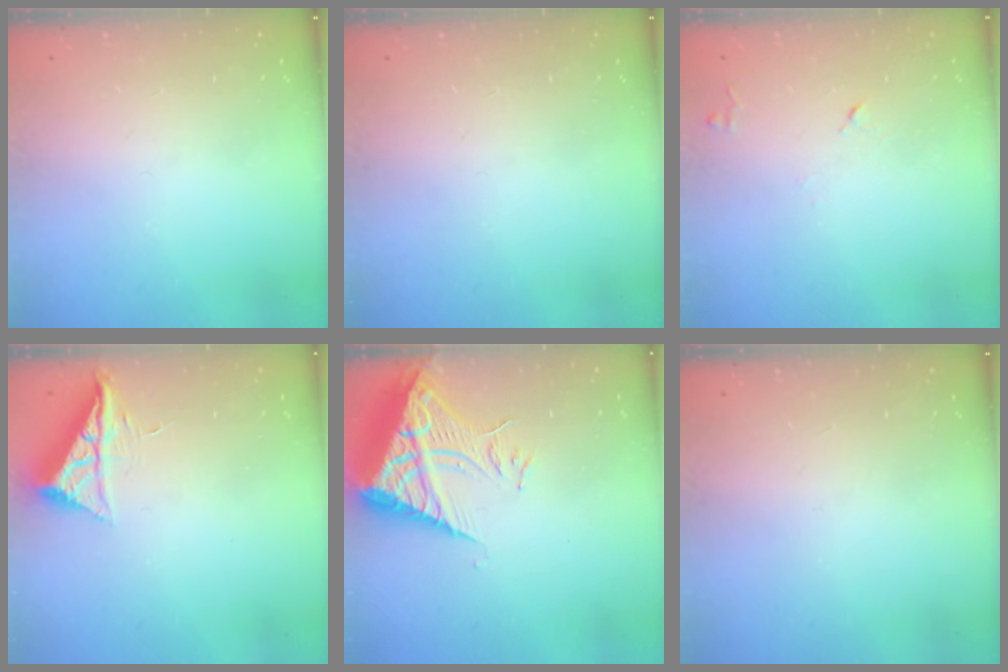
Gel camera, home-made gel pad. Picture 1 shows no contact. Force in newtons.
{"total": 0.0}
{"total": 5.6, "press": 5.5, "slide": 0.9}
{"total": 7.4, "press": 7.4, "slide": 0.3}
{"total": 10.3, "press": 10.2, "slide": 1.1}
{"total": 0.0}